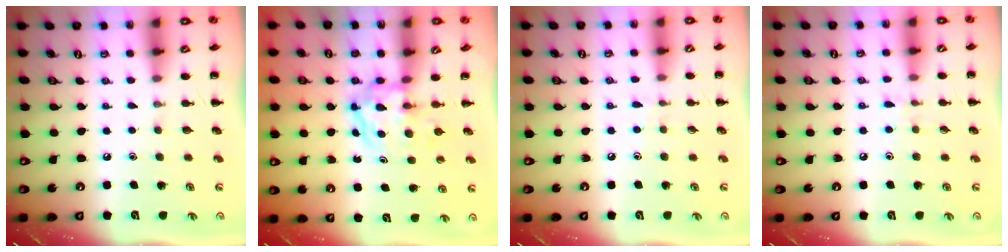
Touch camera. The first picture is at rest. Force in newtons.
{"total": 4.0, "press": 4.0, "slide": 0.5}
{"total": 4.2, "press": 3.8, "slide": 1.8}
{"total": 6.0, "press": 5.8, "slide": 1.8}